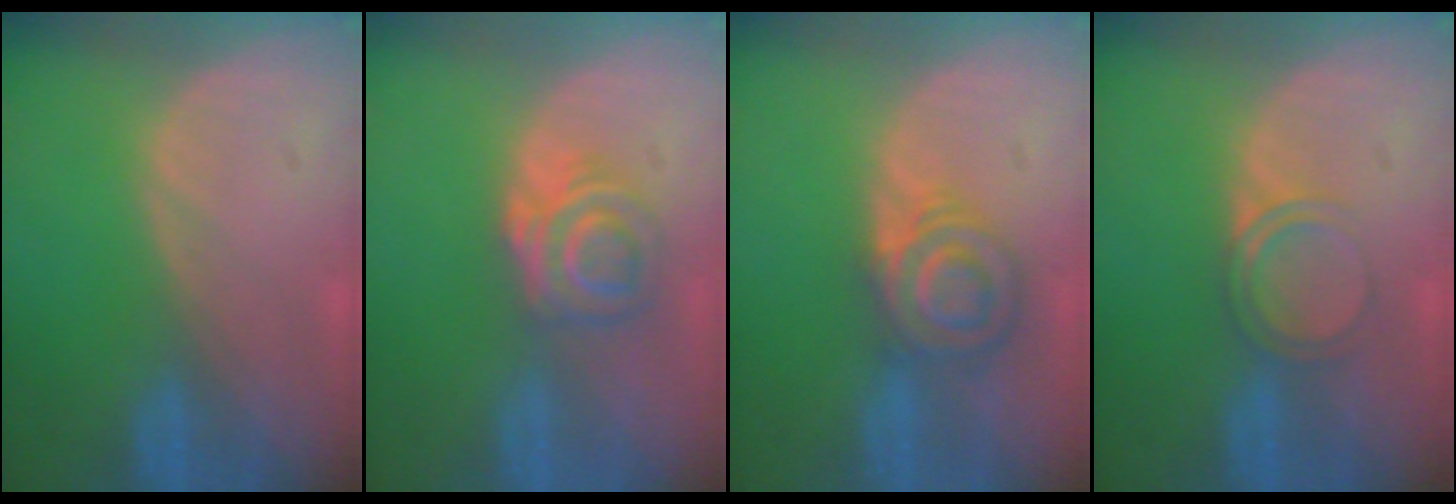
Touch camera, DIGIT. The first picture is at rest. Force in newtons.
{"total": 6.2, "press": 5.1, "slide": 3.6}
{"total": 5.9, "press": 5.9, "slide": 0.8}
{"total": 3.0, "press": 3.0, "slide": 0.3}